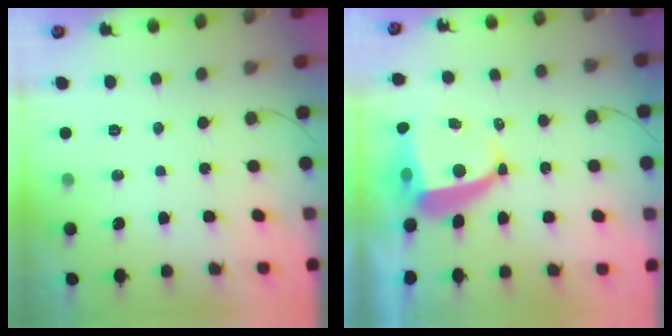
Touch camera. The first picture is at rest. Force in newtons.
{"total": 8.3, "press": 8.2, "slide": 1.1}